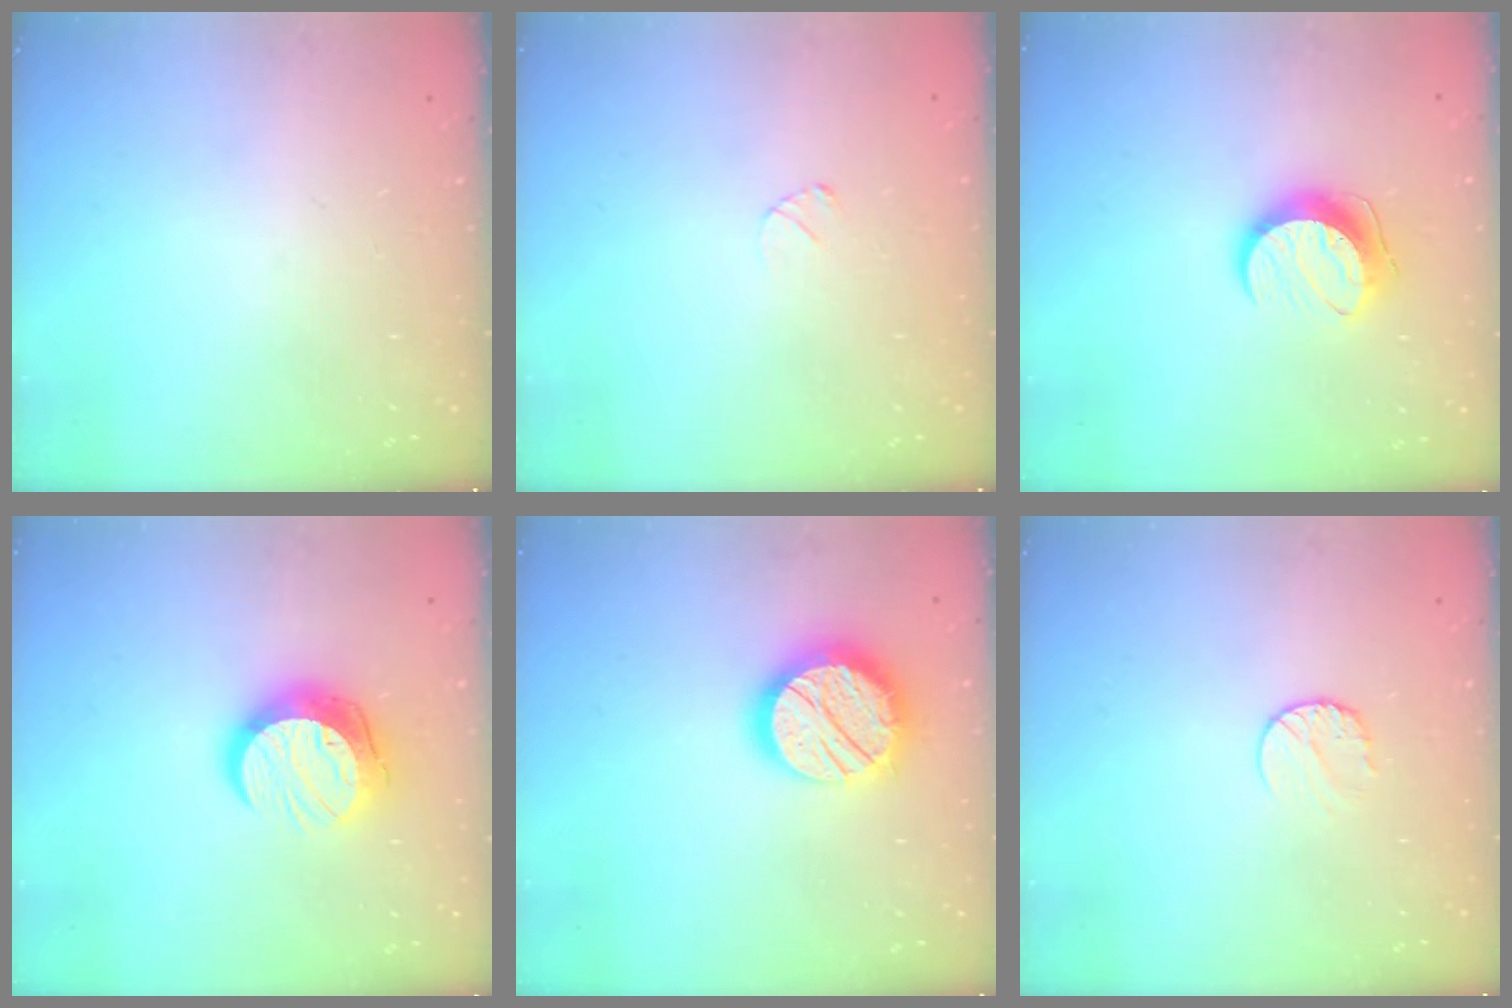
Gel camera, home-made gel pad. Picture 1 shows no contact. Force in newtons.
{"total": 2.6, "press": 2.6, "slide": 0.3}
{"total": 10.1, "press": 10.1, "slide": 0.1}
{"total": 12.9, "press": 12.8, "slide": 1.1}
{"total": 17.3, "press": 17.2, "slide": 1.0}
{"total": 5.0, "press": 5.0, "slide": 0.5}